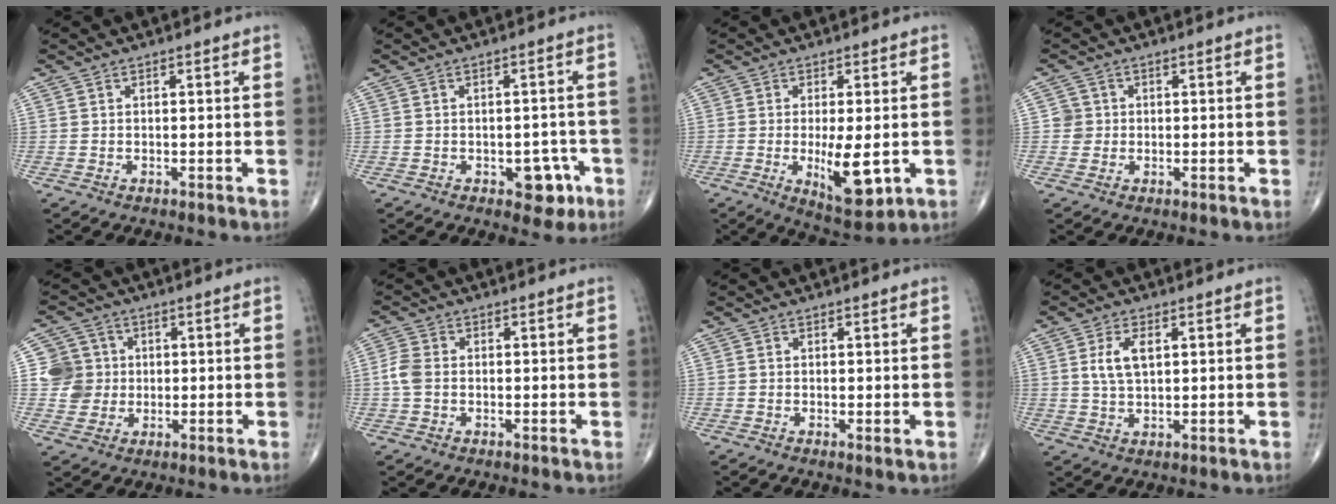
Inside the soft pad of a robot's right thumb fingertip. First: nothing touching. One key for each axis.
{"total": 5.8, "fx": -2.5, "fy": 3.3, "fz": 4.0, "tx": -0.020, "ty": 0.013, "tz": -0.028}
{"total": 9.6, "fx": -1.7, "fy": 3.4, "fz": 8.8, "tx": -0.129, "ty": -0.022, "tz": -0.018}
{"total": 2.7, "fx": 0.1, "fy": 2.7, "fz": 0.1, "tx": 0.020, "ty": 0.006, "tz": -0.001}
{"total": 6.9, "fx": 0.6, "fy": 6.8, "fz": 1.0, "tx": 0.013, "ty": 0.006, "tz": 0.009}
{"total": 3.6, "fx": -0.3, "fy": 2.6, "fz": 2.4, "tx": -0.061, "ty": 0.006, "tz": -0.013}
{"total": 0.8, "fx": 0.0, "fy": 0.2, "fz": 0.8, "tx": -0.013, "ty": -0.005, "tz": -0.003}
{"total": 5.5, "fx": 1.5, "fy": 2.8, "fz": 4.5, "tx": -0.087, "ty": -0.001, "tz": 0.029}